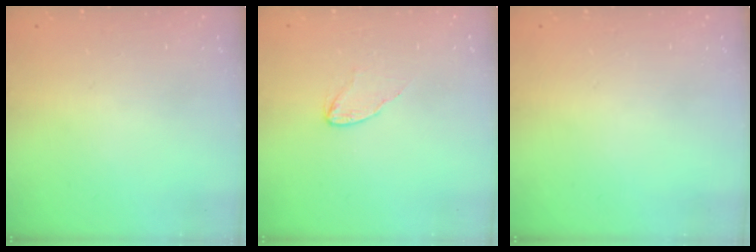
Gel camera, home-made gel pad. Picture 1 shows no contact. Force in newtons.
{"total": 3.8, "press": 3.7, "slide": 0.4}
{"total": 0.0}